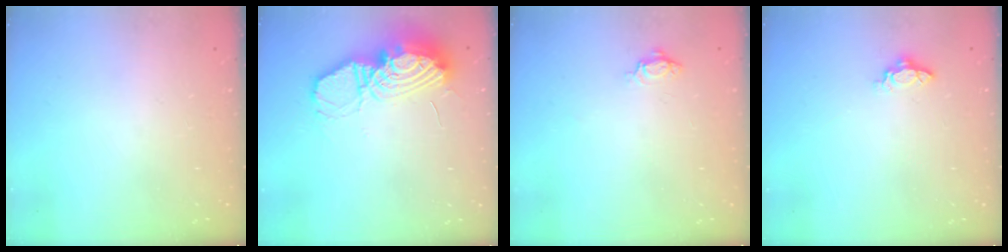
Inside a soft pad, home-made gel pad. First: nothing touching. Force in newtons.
{"total": 17.5, "press": 17.4, "slide": 1.7}
{"total": 3.7, "press": 3.6, "slide": 0.4}
{"total": 5.5, "press": 5.4, "slide": 0.6}